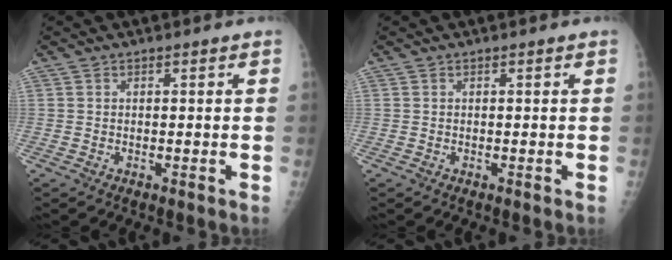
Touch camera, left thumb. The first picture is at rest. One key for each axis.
{"total": 0.0}